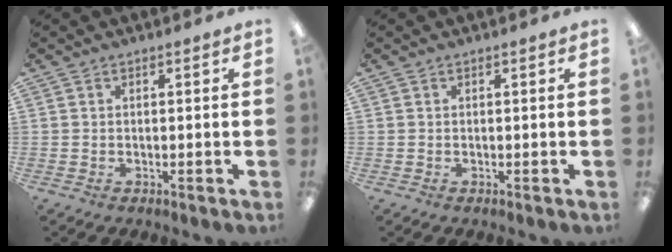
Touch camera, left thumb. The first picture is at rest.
{"total": 0.0}